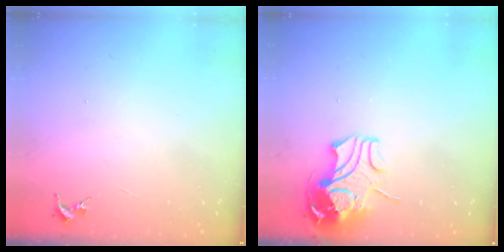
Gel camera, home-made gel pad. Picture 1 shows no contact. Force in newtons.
{"total": 11.6, "press": 11.5, "slide": 1.6}